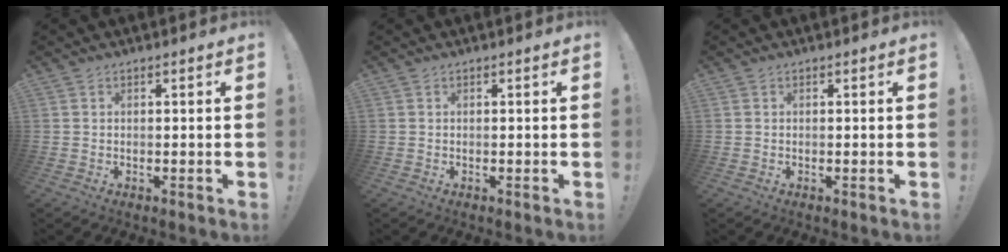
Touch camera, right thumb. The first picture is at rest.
{"total": 0.0}
{"total": 0.0}